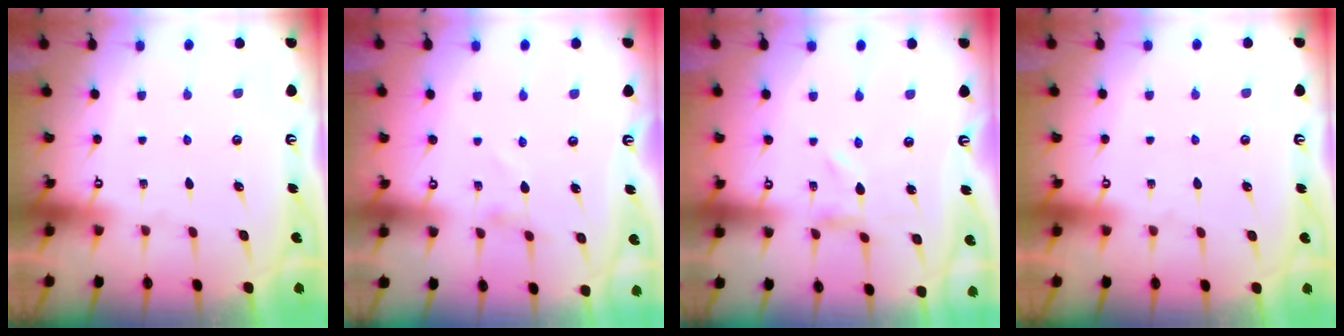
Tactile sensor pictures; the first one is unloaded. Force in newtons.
{"total": 1.0, "press": 0.9, "slide": 0.3}
{"total": 0.0}
{"total": 1.8, "press": 1.8, "slide": 0.2}